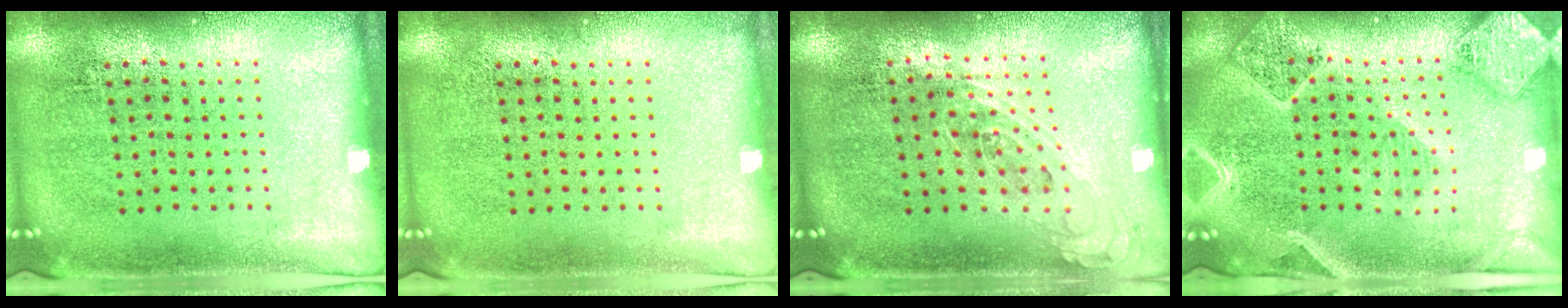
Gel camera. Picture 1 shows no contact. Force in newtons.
{"total": 0.0}
{"total": 0.8, "press": 0.8, "slide": 0.3}
{"total": 2.7, "press": 2.4, "slide": 1.3}